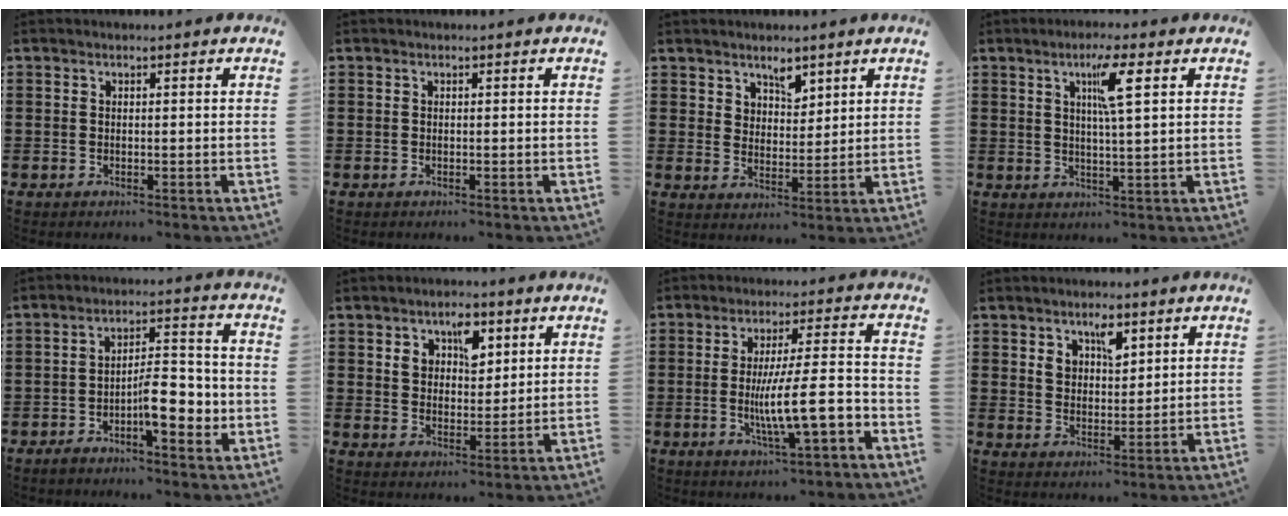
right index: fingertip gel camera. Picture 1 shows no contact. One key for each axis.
{"total": 0.0}
{"total": 4.1, "fx": 3.3, "fy": 2.3, "fz": 0.6, "tx": -0.015, "ty": -0.003, "tz": 0.061}
{"total": 5.9, "fx": 2.5, "fy": 0.3, "fz": 5.4, "tx": -0.095, "ty": -0.002, "tz": 0.032}
{"total": 7.5, "fx": -2.5, "fy": 2.6, "fz": 6.6, "tx": -0.093, "ty": 0.002, "tz": -0.047}
{"total": 5.5, "fx": 2.9, "fy": 3.5, "fz": 3.0, "tx": -0.059, "ty": 0.011, "tz": 0.048}
{"total": 10.9, "fx": -3.3, "fy": 1.7, "fz": 10.2, "tx": -0.173, "ty": -0.007, "tz": -0.059}
{"total": 4.5, "fx": 2.7, "fy": 2.5, "fz": 2.6, "tx": -0.045, "ty": 0.003, "tz": 0.044}